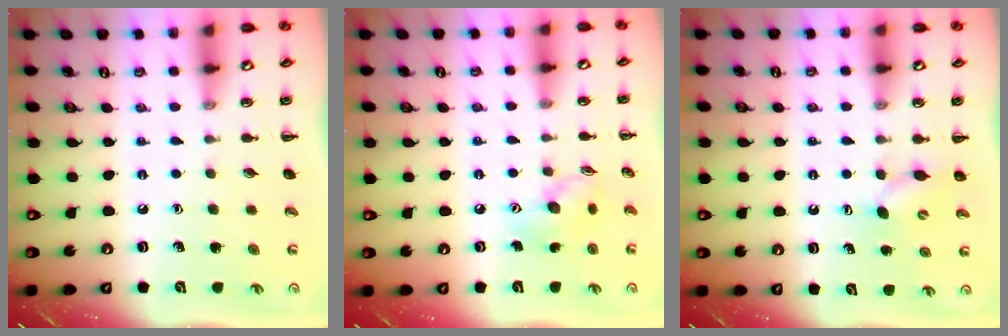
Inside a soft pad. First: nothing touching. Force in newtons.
{"total": 8.0, "press": 8.0, "slide": 0.4}
{"total": 4.3, "press": 4.2, "slide": 0.8}